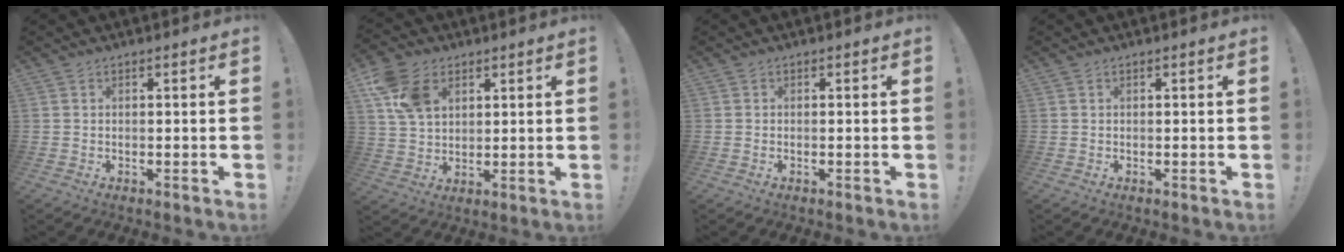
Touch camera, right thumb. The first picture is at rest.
{"total": 12.2, "force": [5.4, 8.5, 6.8], "torque": [-0.125, -0.003, 0.107]}
{"total": 0.0}
{"total": 0.0}